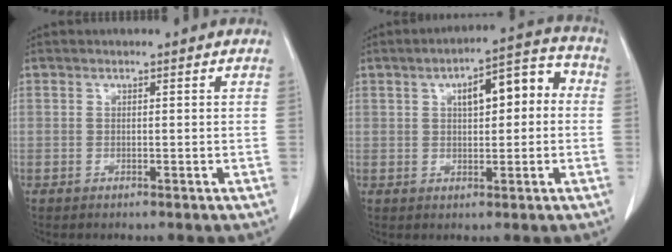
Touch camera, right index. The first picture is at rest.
{"total": 8.8, "force": [1.6, 3.2, 8.0], "torque": [-0.109, 0.039, 0.020]}